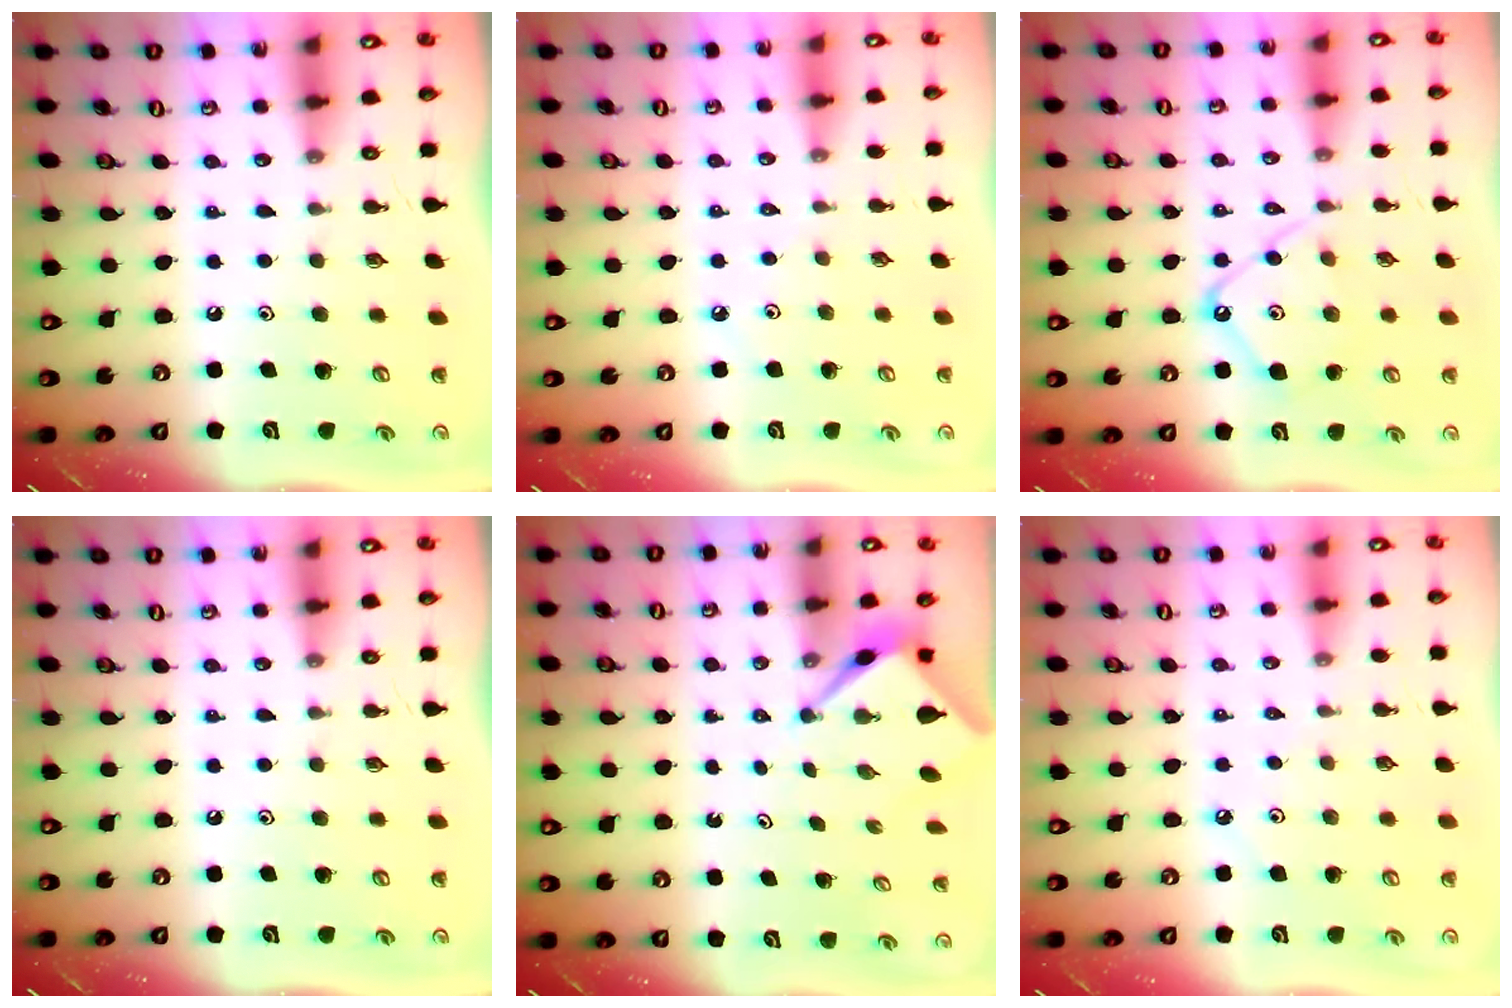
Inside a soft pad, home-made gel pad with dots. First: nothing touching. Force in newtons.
{"total": 1.5, "press": 1.4, "slide": 0.4}
{"total": 10.1, "press": 10.0, "slide": 1.0}
{"total": 0.0}
{"total": 2.6, "press": 2.6, "slide": 0.2}
{"total": 1.6, "press": 1.6, "slide": 0.3}